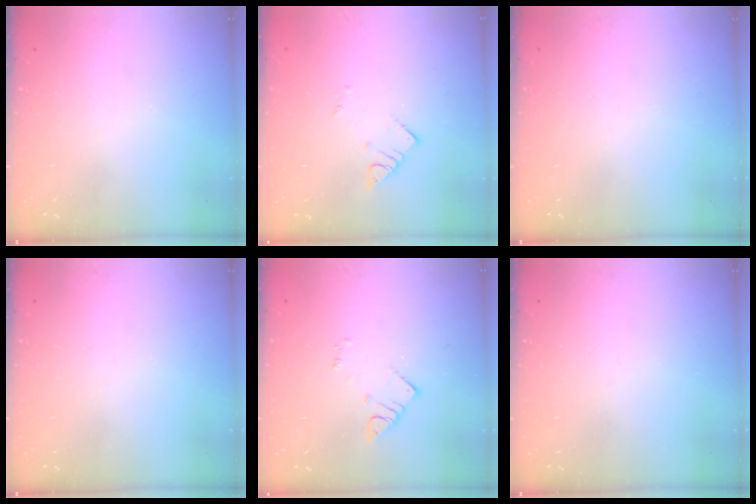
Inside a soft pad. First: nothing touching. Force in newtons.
{"total": 2.1, "press": 2.1, "slide": 0.3}
{"total": 0.0}
{"total": 0.0}
{"total": 2.5, "press": 2.5, "slide": 0.3}
{"total": 0.0}